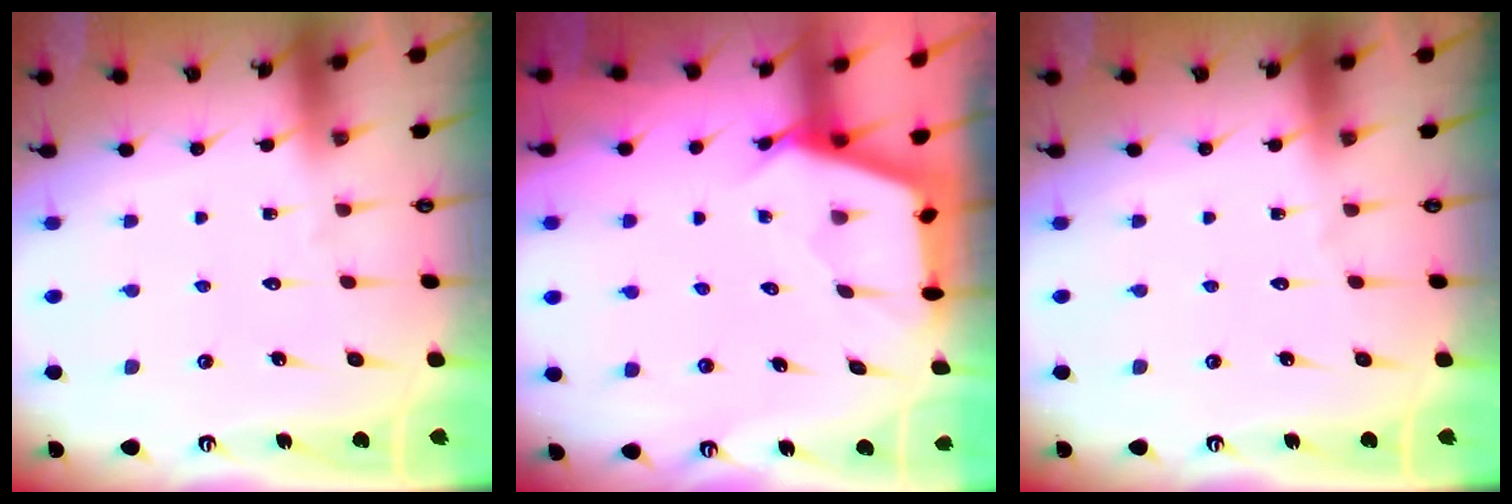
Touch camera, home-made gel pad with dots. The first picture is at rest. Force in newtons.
{"total": 2.7, "press": 2.7, "slide": 0.3}
{"total": 0.0}